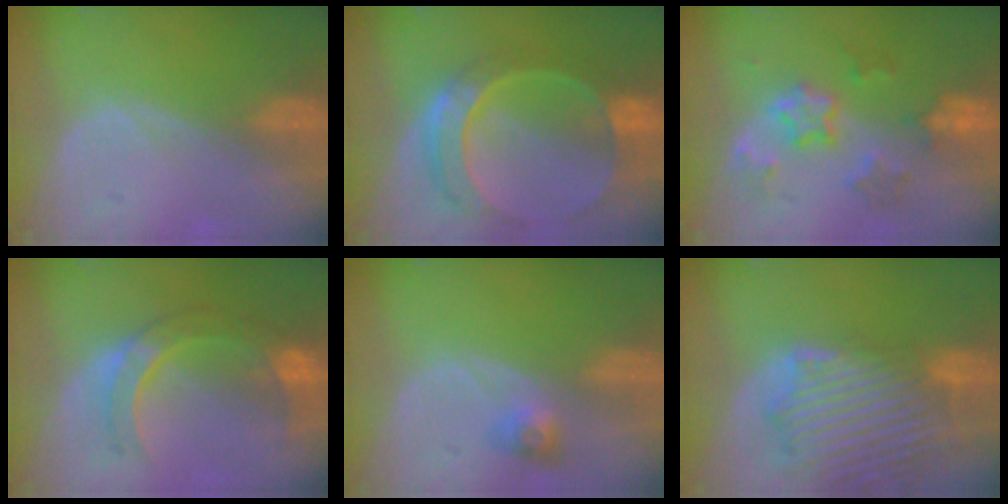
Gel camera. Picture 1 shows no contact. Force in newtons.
{"total": 10.2, "press": 8.6, "slide": 5.5}
{"total": 6.7, "press": 6.3, "slide": 2.4}
{"total": 9.1, "press": 7.8, "slide": 4.7}
{"total": 3.0, "press": 2.7, "slide": 1.3}
{"total": 13.8, "press": 11.8, "slide": 7.2}